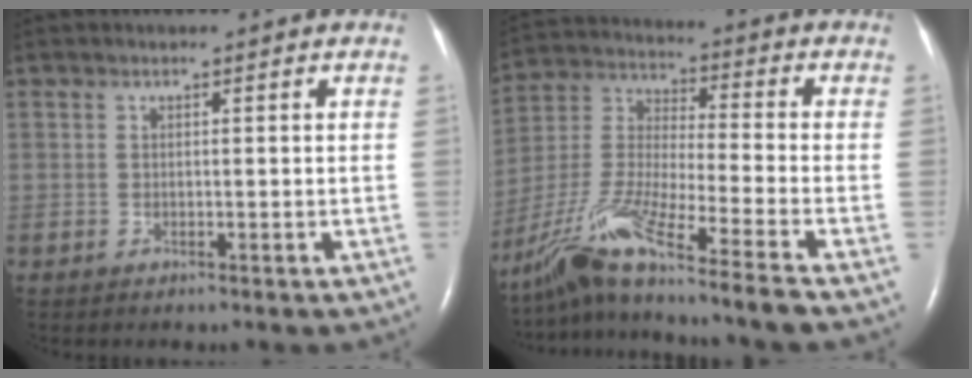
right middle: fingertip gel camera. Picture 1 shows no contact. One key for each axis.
{"total": 20.0, "fx": -15.6, "fy": -1.0, "fz": 12.5, "tx": -0.287, "ty": -0.043, "tz": -0.292}